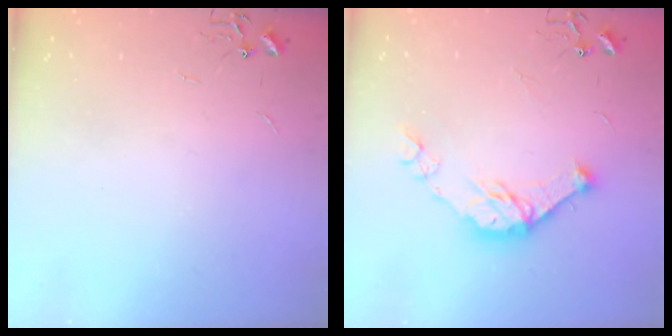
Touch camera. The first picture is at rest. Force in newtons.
{"total": 13.7, "press": 13.7, "slide": 0.7}